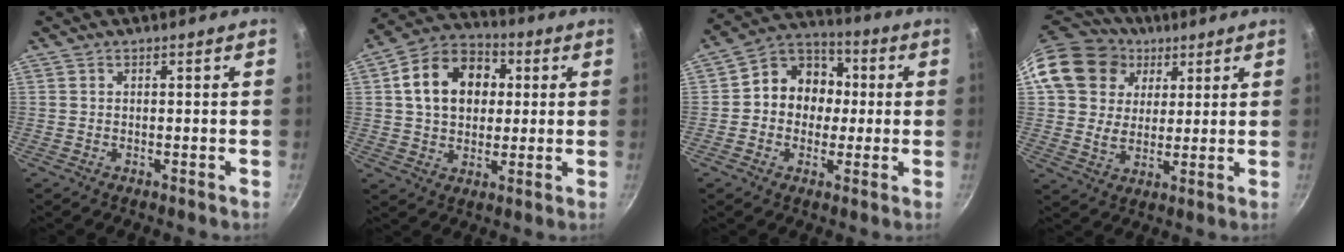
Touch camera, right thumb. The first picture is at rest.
{"total": 14.7, "force": [2.9, 11.1, 9.2], "torque": [-0.128, 0.023, 0.035]}
{"total": 11.7, "force": [0.3, 10.2, 5.8], "torque": [-0.043, 0.028, -0.018]}
{"total": 16.6, "force": [6.6, 13.4, 7.1], "torque": [-0.117, 0.005, 0.114]}